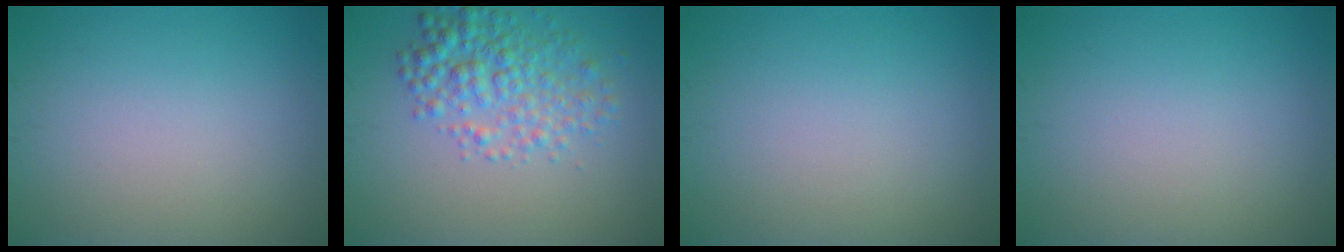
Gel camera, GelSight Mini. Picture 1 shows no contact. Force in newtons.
{"total": 4.3, "press": 4.3, "slide": 0.2}
{"total": 0.0}
{"total": 0.0}